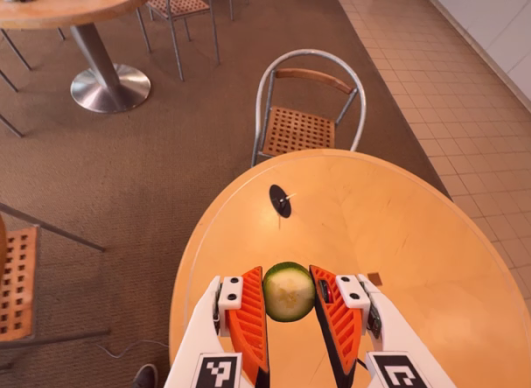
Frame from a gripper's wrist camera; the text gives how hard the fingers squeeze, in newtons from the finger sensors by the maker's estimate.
{"total": 6.8, "left": 6.8, "right": 6.7}